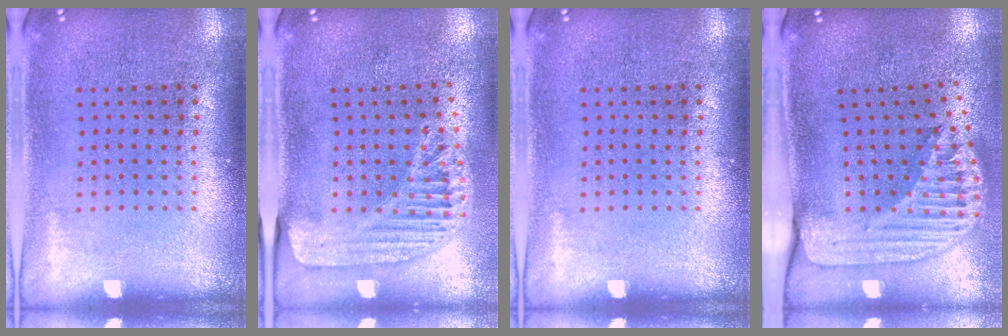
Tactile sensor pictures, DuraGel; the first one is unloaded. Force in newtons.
{"total": 1.5, "press": 1.5, "slide": 0.2}
{"total": 0.0}
{"total": 2.6, "press": 1.9, "slide": 1.8}